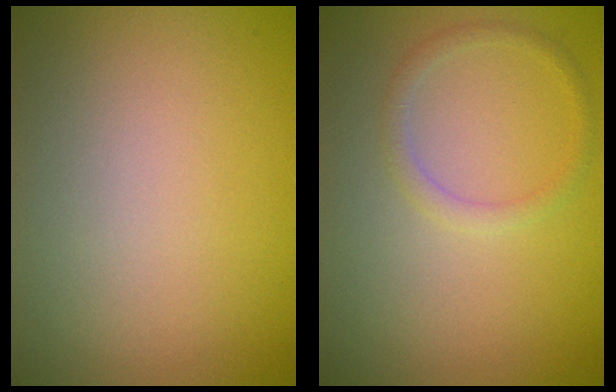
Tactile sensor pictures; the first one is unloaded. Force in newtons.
{"total": 1.3, "press": 1.3, "slide": 0.1}